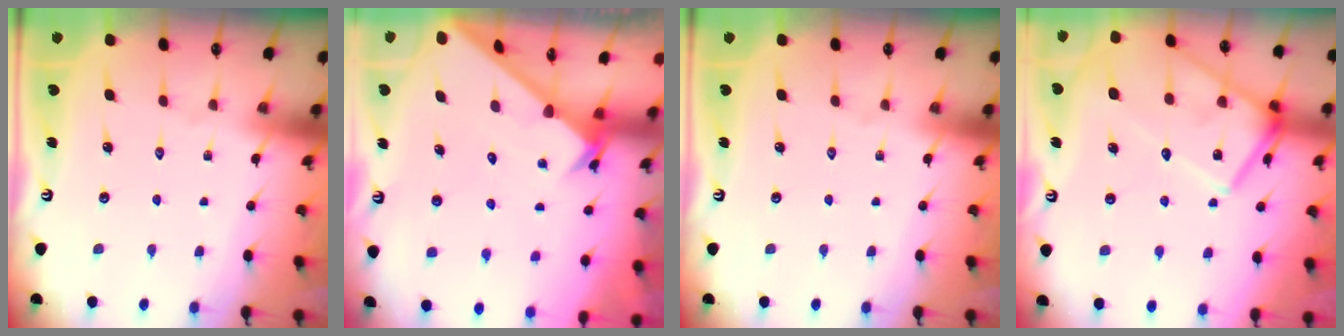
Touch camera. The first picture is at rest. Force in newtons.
{"total": 2.6, "press": 2.6, "slide": 0.2}
{"total": 0.0}
{"total": 19.1, "press": 19.0, "slide": 1.7}